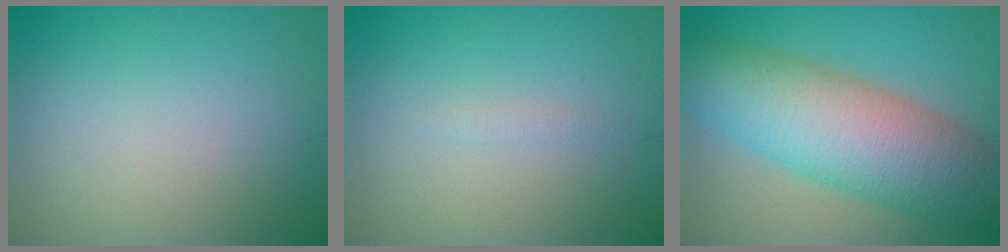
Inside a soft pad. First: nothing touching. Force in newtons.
{"total": 0.6, "press": 0.6, "slide": 0.0}
{"total": 11.5, "press": 11.5, "slide": 0.1}